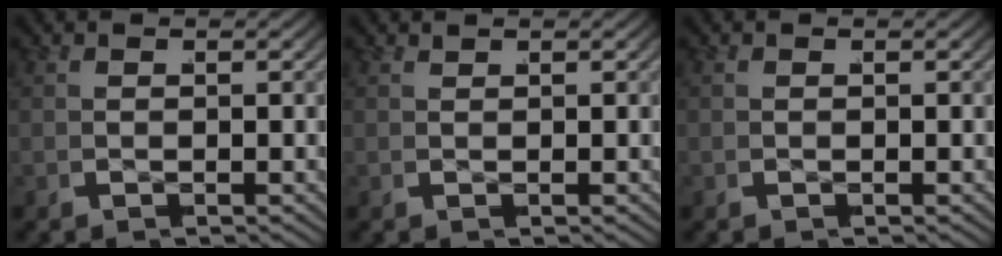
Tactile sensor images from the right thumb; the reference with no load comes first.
{"total": 0.7, "force": [0.6, -0.4, -0.2], "torque": [0.007, 0.003, 0.010]}
{"total": 0.0}